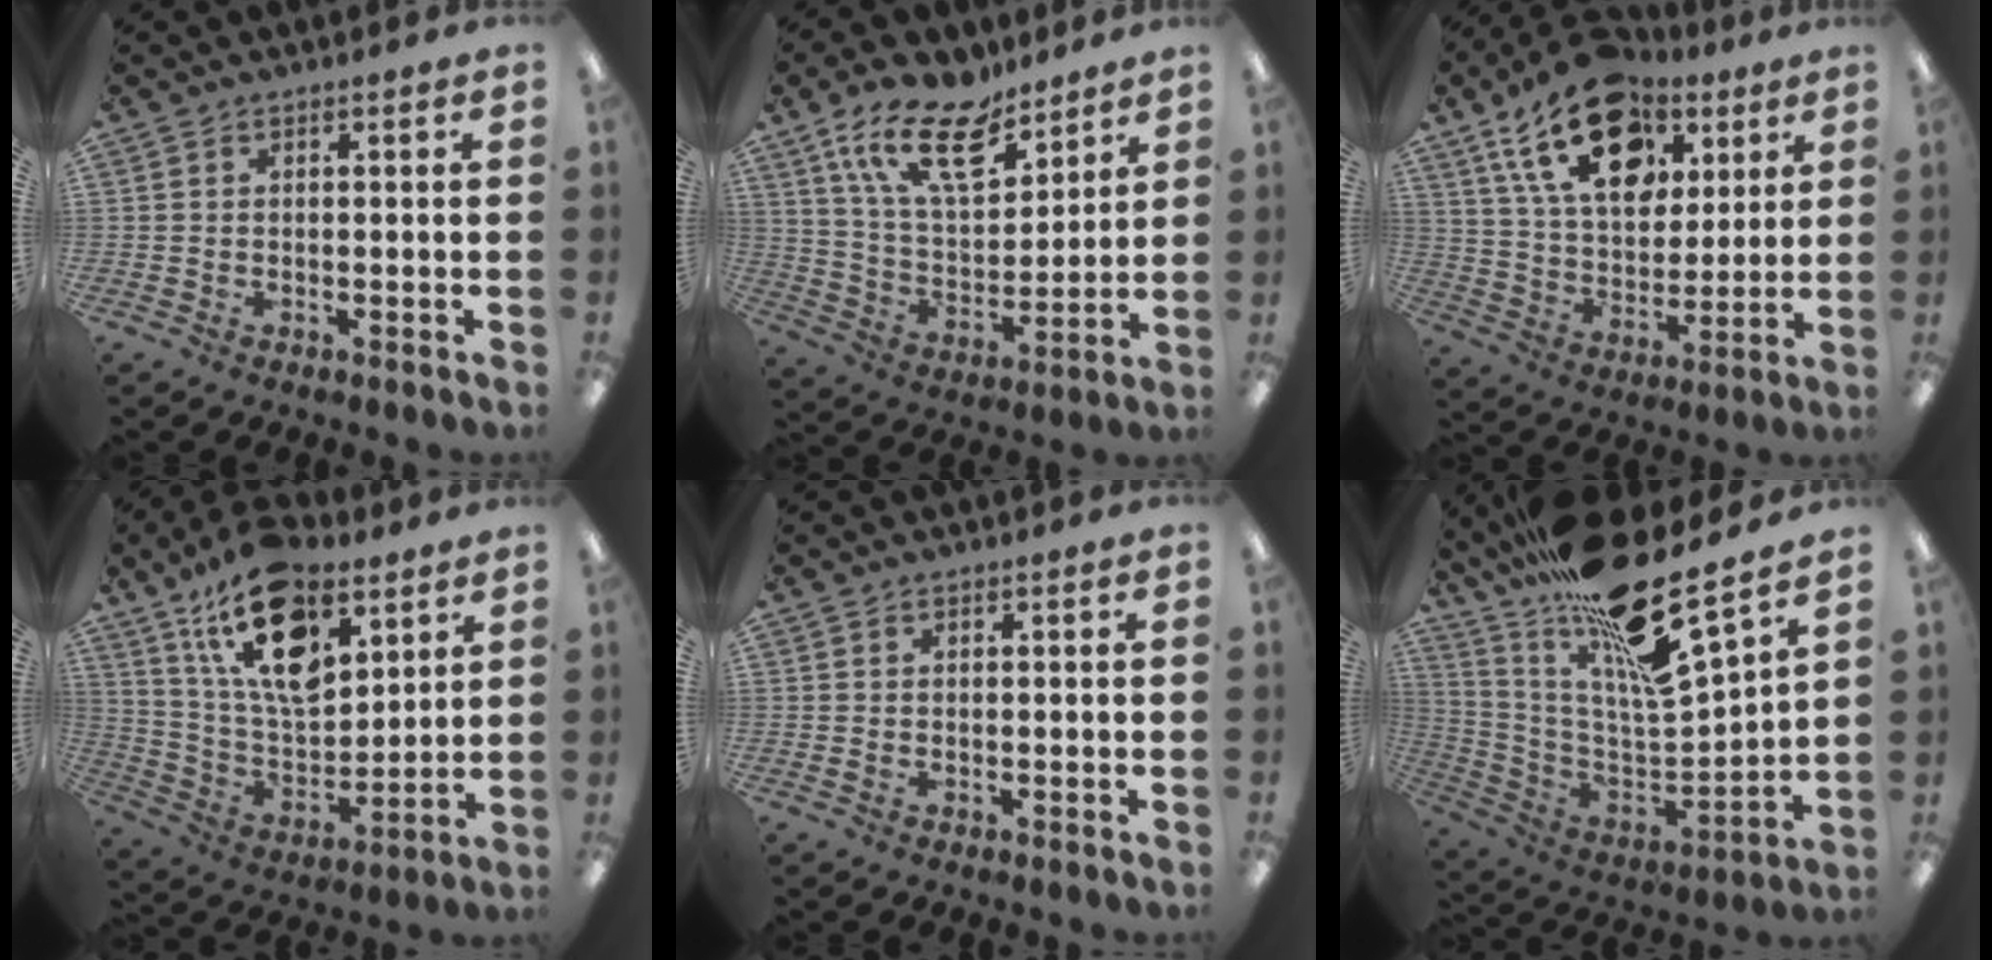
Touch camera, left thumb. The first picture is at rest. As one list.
[{"total": 17.7, "force": [11.6, 8.2, 10.5], "torque": [-0.189, -0.049, 0.209]}, {"total": 21.0, "force": [11.5, 12.7, 12.3], "torque": [-0.201, -0.043, 0.205]}, {"total": 20.2, "force": [11.5, 10.3, 13.1], "torque": [-0.231, -0.049, 0.202]}, {"total": 0.7, "force": [0.1, 0.4, 0.6], "torque": [-0.004, -0.002, -0.001]}, {"total": 22.3, "force": [16.7, 3.8, 14.3], "torque": [-0.250, -0.116, 0.271]}]